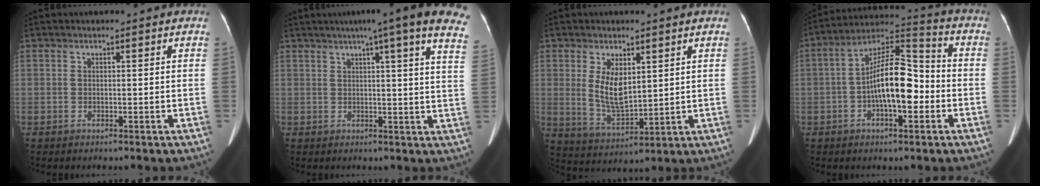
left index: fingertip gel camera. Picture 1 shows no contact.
{"total": 19.0, "force": [14.7, 0.2, 12.1], "torque": [-0.167, -0.005, 0.160]}
{"total": 7.0, "force": [2.0, 2.8, 6.1], "torque": [-0.123, -0.008, 0.050]}
{"total": 12.6, "force": [-2.4, 4.0, 11.6], "torque": [-0.214, 0.028, -0.044]}